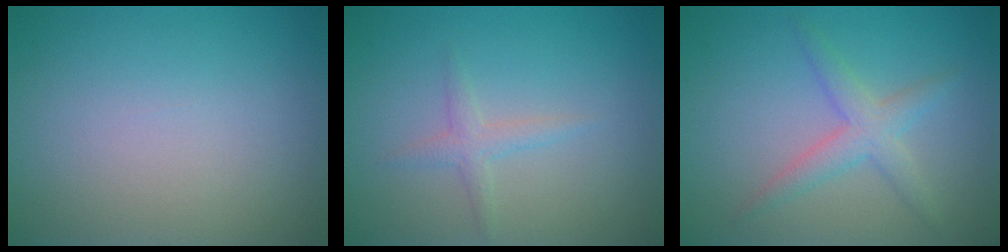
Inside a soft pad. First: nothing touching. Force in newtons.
{"total": 1.5, "press": 1.5, "slide": 0.1}
{"total": 2.8, "press": 2.8, "slide": 0.2}